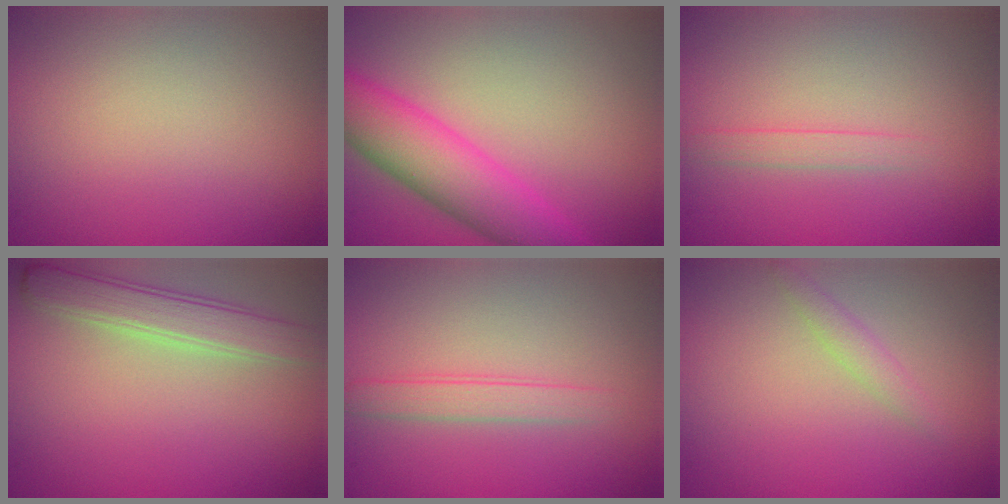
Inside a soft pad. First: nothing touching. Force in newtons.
{"total": 6.3, "press": 6.3, "slide": 0.0}
{"total": 1.1, "press": 1.1, "slide": 0.0}
{"total": 3.5, "press": 3.5, "slide": 0.2}
{"total": 1.8, "press": 1.8, "slide": 0.0}
{"total": 1.3, "press": 1.3, "slide": 0.0}